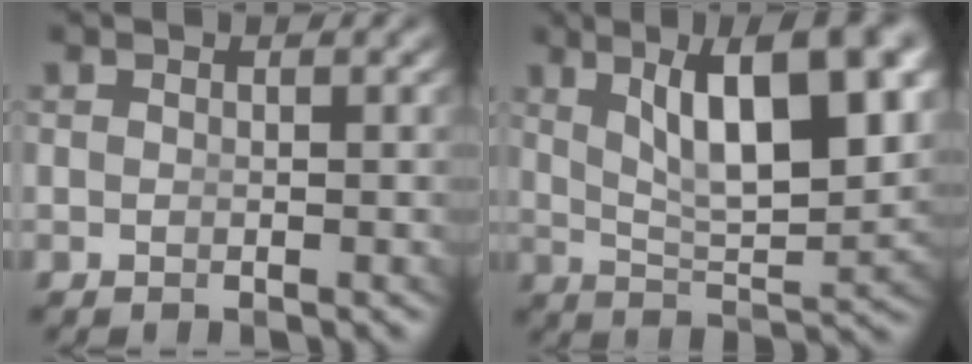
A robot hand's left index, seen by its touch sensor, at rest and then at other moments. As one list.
[{"total": 9.2, "force": [3.3, 2.6, 8.2], "torque": [-0.122, 0.000, 0.060]}]